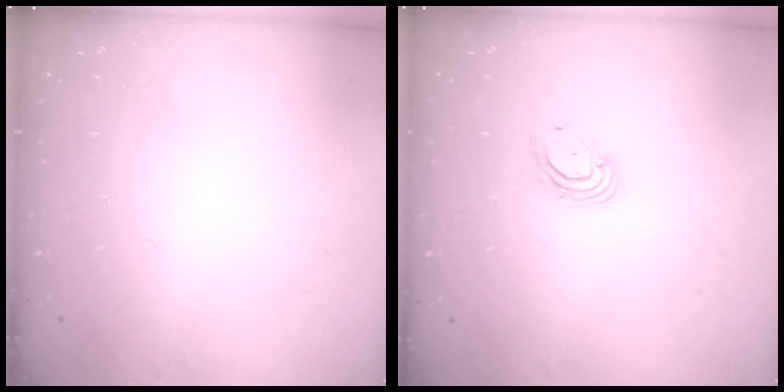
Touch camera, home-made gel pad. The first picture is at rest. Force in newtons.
{"total": 5.6, "press": 5.6, "slide": 0.7}